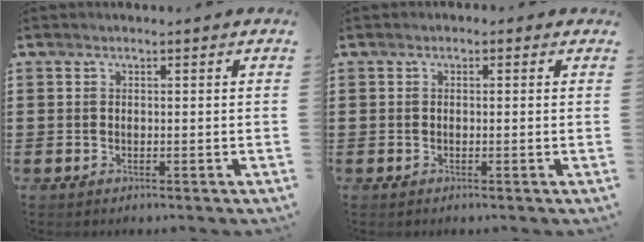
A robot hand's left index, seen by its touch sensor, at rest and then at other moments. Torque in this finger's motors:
{"motor_torque": [2.14, 0.00, 0.33, 0.05]}